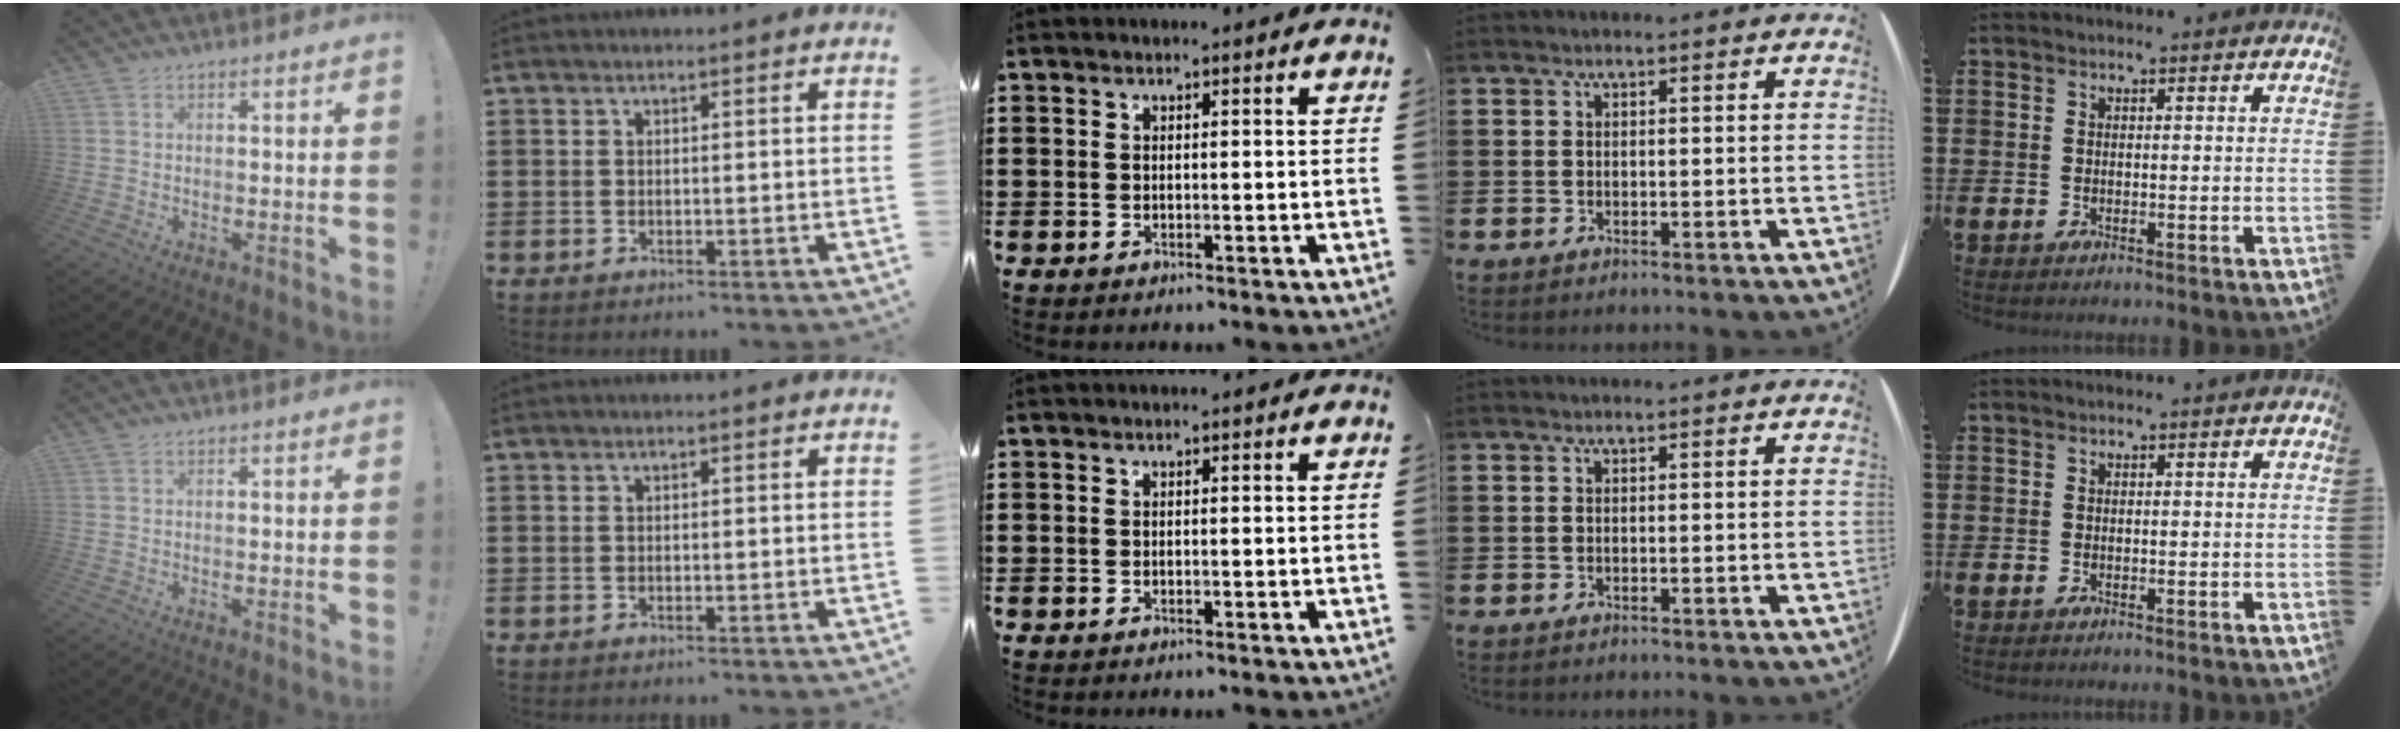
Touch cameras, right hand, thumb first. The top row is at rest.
{}